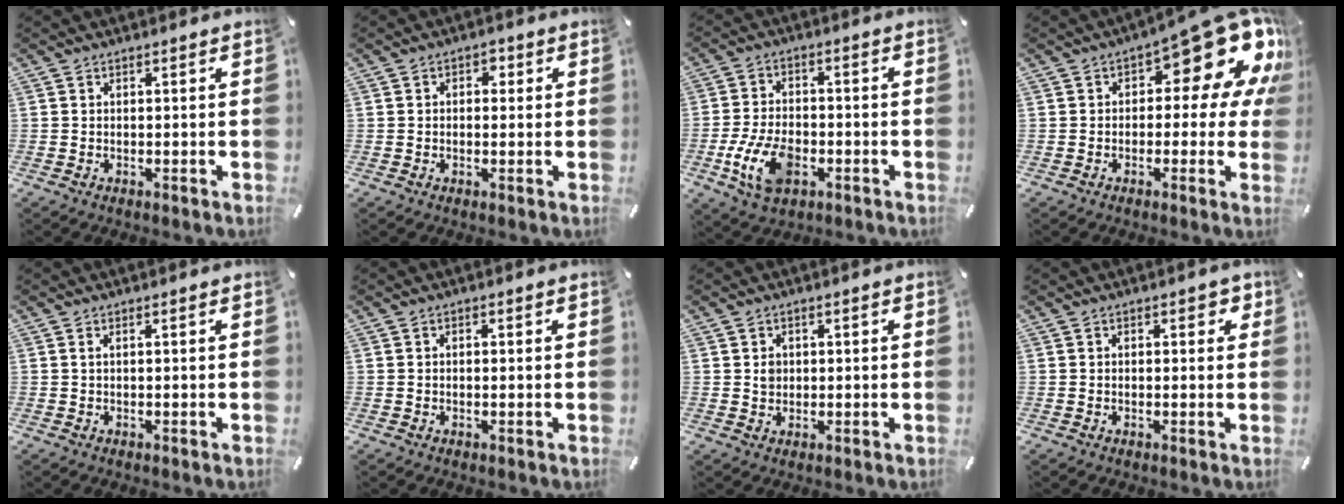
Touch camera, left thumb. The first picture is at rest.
{"total": 2.2, "force": [0.0, 1.8, 1.3], "torque": [-0.011, 0.003, -0.007]}
{"total": 11.1, "force": [-4.0, 6.7, 7.9], "torque": [-0.171, 0.006, -0.068]}
{"total": 17.9, "force": [8.3, 7.7, 13.8], "torque": [-0.175, -0.059, 0.134]}
{"total": 0.7, "force": [0.1, 0.1, 0.7], "torque": [-0.014, 0.000, 0.002]}
{"total": 0.7, "force": [-0.1, 0.5, 0.5], "torque": [-0.010, 0.002, -0.003]}
{"total": 2.0, "force": [0.3, 1.9, 0.5], "torque": [-0.006, 0.003, 0.002]}
{"total": 1.8, "force": [0.4, 1.2, 1.3], "torque": [-0.011, 0.001, 0.002]}